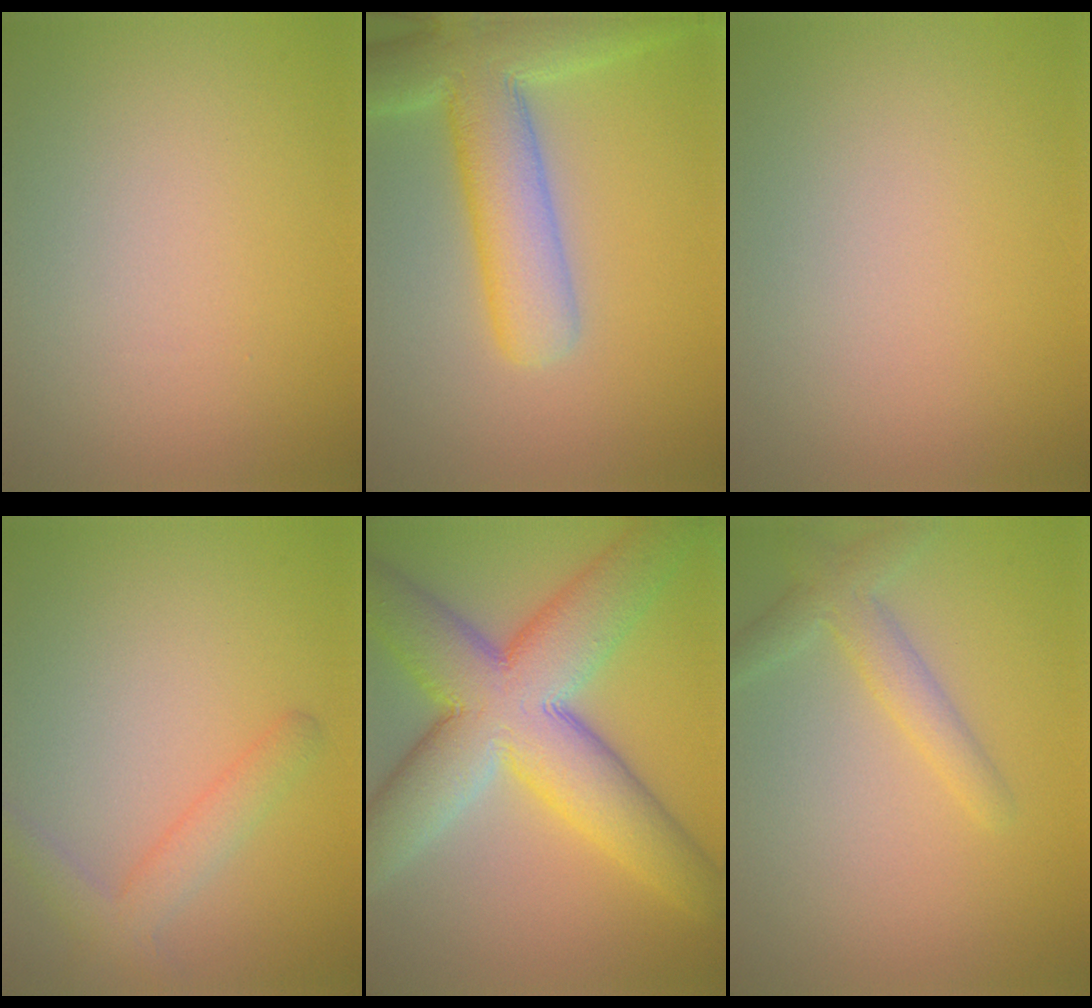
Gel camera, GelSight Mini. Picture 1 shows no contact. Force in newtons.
{"total": 9.0, "press": 8.9, "slide": 0.6}
{"total": 0.0}
{"total": 2.3, "press": 2.3, "slide": 0.2}
{"total": 13.3, "press": 13.3, "slide": 0.6}
{"total": 2.8, "press": 2.8, "slide": 0.1}